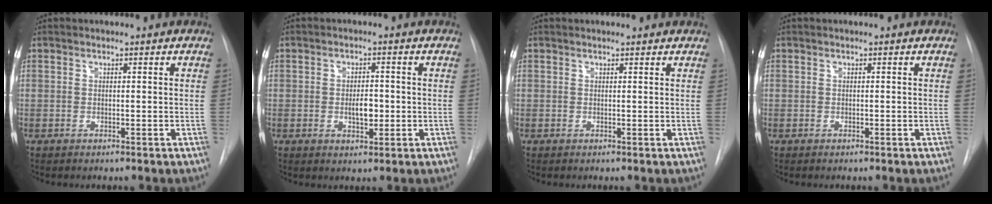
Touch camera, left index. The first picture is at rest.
{"total": 3.5, "force": [-1.3, 1.5, 2.9], "torque": [-0.045, -0.004, -0.014]}
{"total": 1.3, "force": [1.2, 0.3, 0.3], "torque": [-0.011, 0.006, 0.007]}
{"total": 0.0}